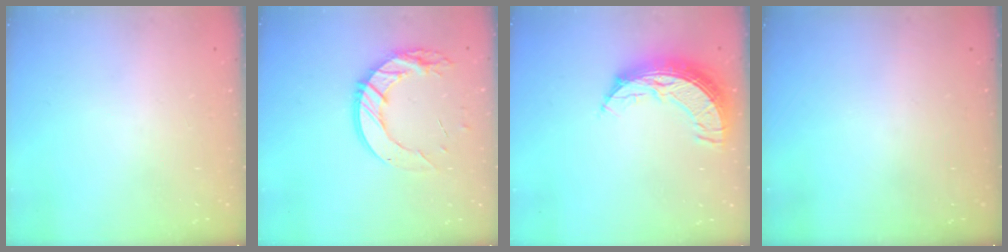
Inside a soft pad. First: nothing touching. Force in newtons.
{"total": 14.7, "press": 14.6, "slide": 1.3}
{"total": 10.5, "press": 10.4, "slide": 0.9}
{"total": 0.0}